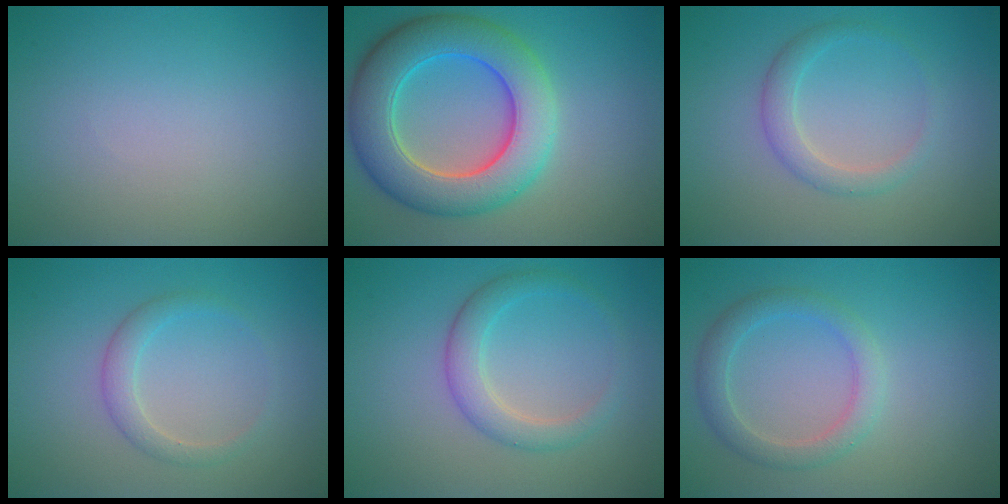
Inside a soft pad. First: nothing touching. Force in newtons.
{"total": 9.0, "press": 9.0, "slide": 0.5}
{"total": 2.2, "press": 2.2, "slide": 0.2}
{"total": 1.9, "press": 1.9, "slide": 0.1}
{"total": 2.9, "press": 2.9, "slide": 0.1}
{"total": 2.7, "press": 2.7, "slide": 0.1}